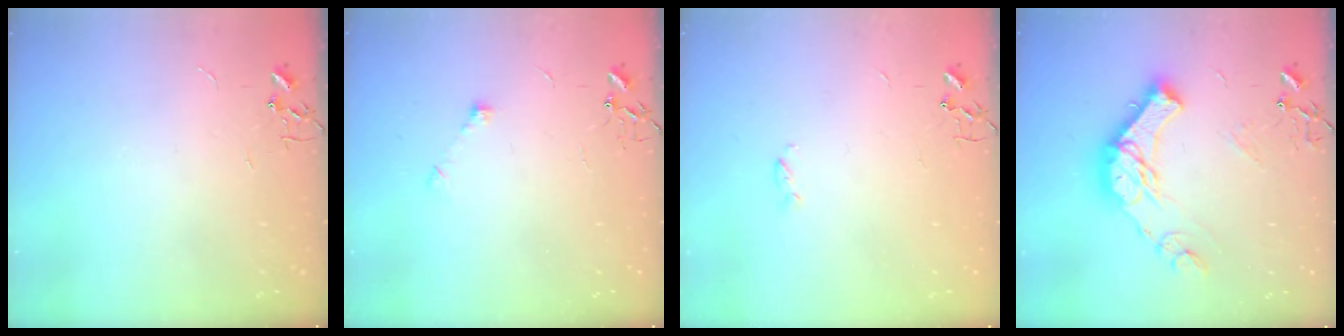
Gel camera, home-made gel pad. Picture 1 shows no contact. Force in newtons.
{"total": 5.2, "press": 5.1, "slide": 1.1}
{"total": 2.3, "press": 2.2, "slide": 0.4}
{"total": 19.2, "press": 19.1, "slide": 1.5}